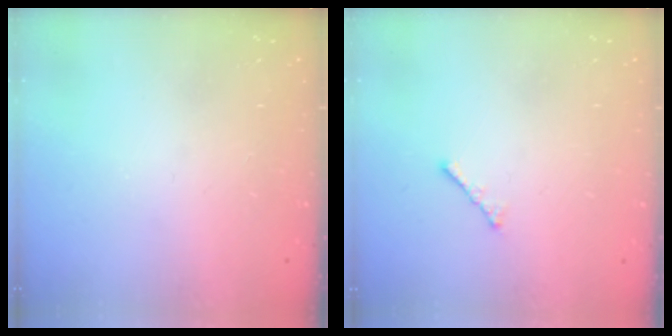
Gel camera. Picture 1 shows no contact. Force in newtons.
{"total": 1.9, "press": 1.8, "slide": 0.5}